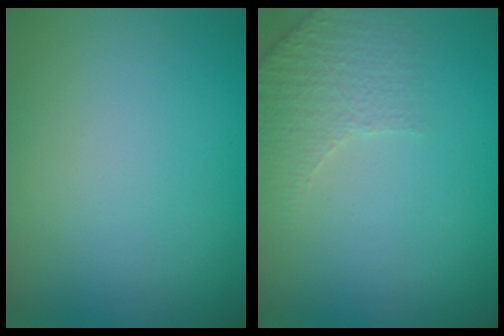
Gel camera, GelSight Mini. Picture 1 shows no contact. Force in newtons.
{"total": 2.8, "press": 2.7, "slide": 0.8}